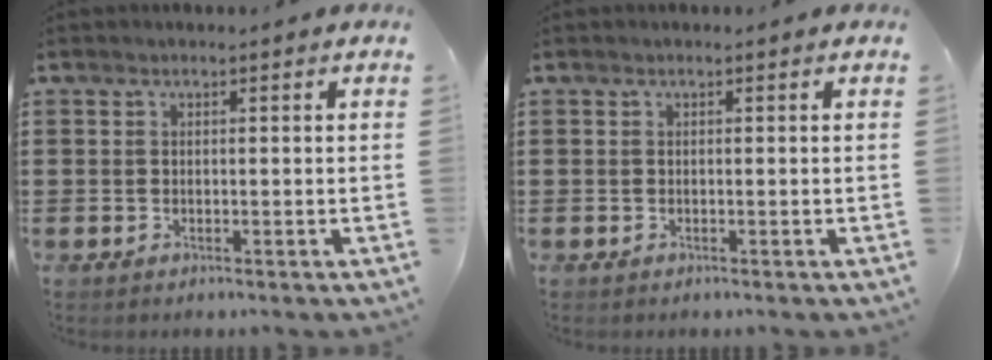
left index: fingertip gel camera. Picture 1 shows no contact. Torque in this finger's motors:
{"motor_torque": [0.00, 0.00, 0.00, 0.00]}